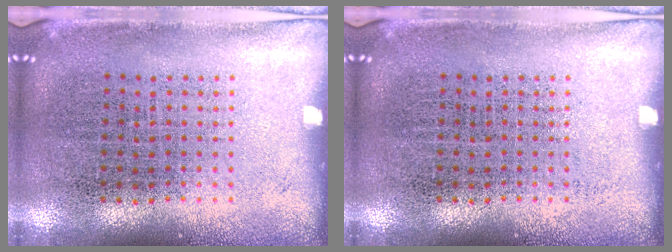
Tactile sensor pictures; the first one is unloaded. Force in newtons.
{"total": 0.0}